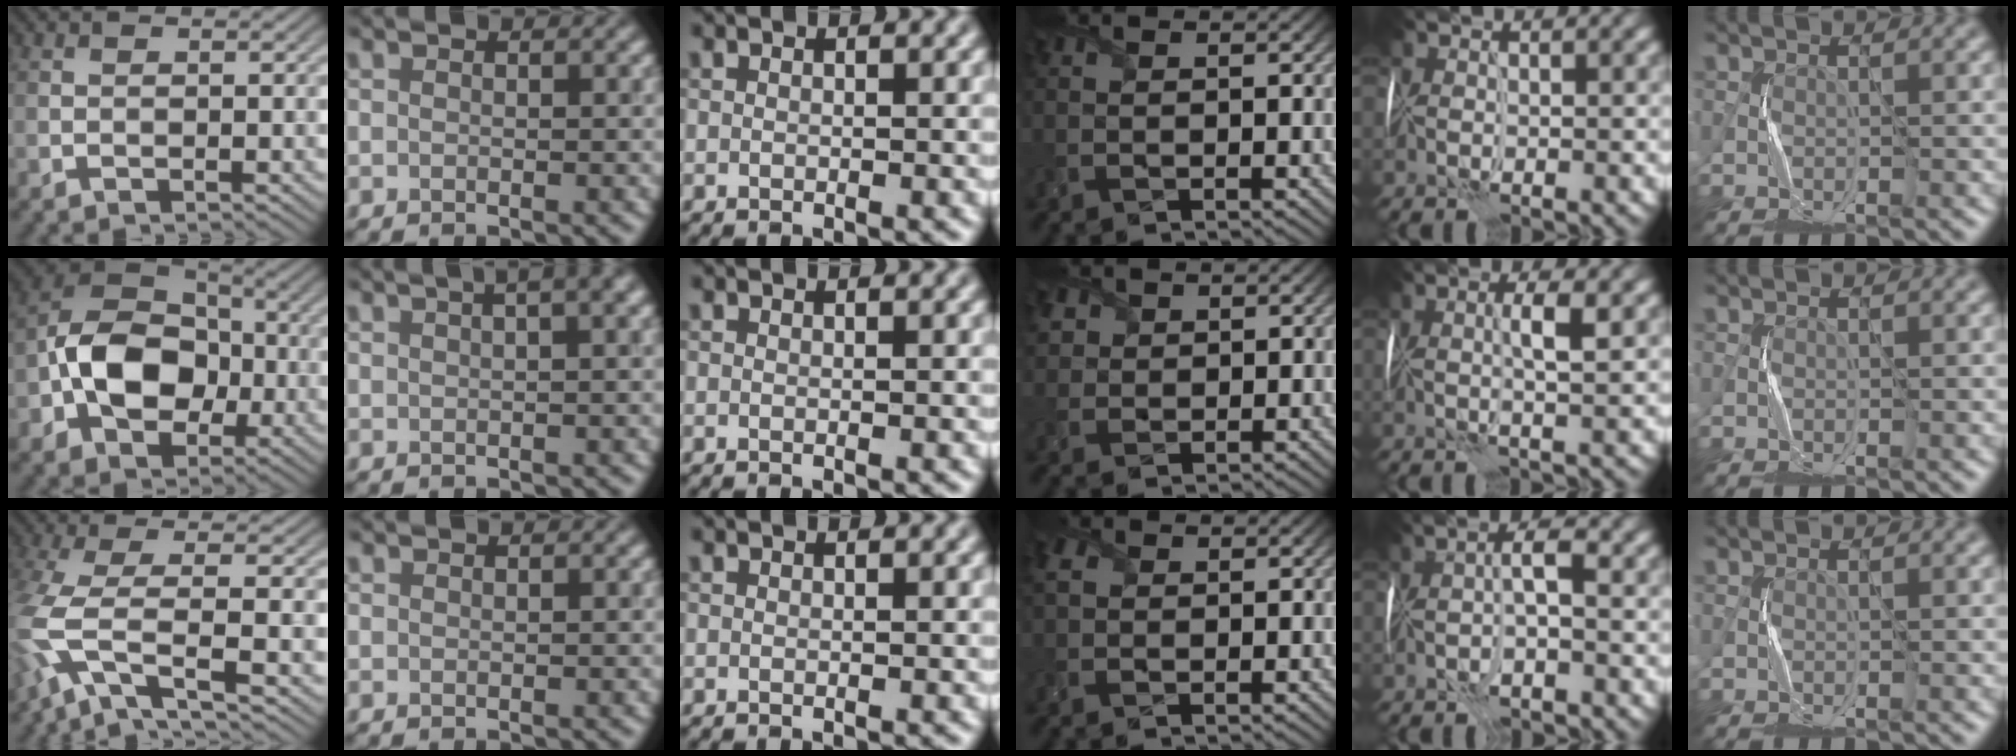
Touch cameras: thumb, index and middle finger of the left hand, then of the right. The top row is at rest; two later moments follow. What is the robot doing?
{"motion": "wrap", "object": "cellophane"}